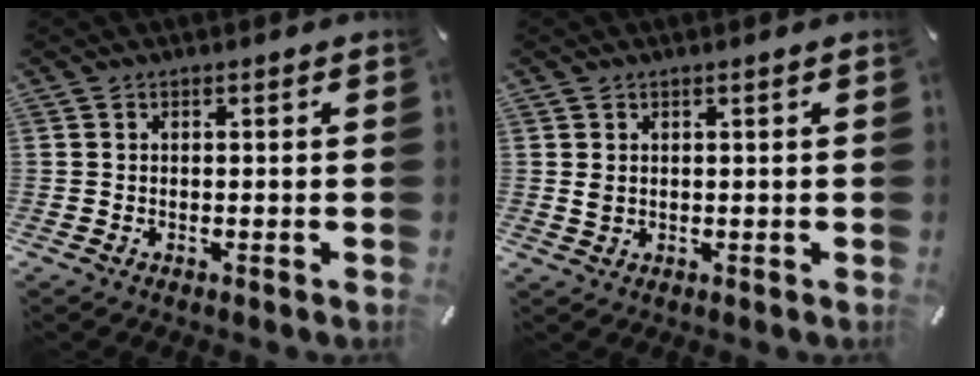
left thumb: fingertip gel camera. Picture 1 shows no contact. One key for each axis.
{"total": 1.4, "fx": 0.7, "fy": 1.0, "fz": 0.8, "tx": -0.017, "ty": 0.003, "tz": 0.011}